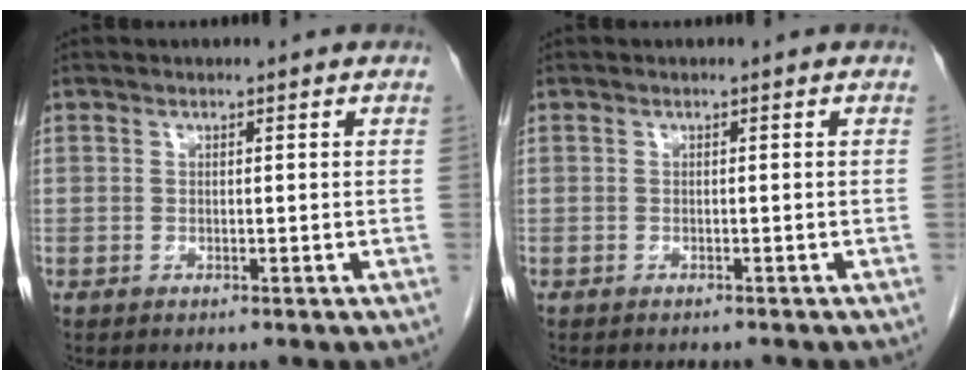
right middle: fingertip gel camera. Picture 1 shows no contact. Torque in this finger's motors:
{"motor_torque": [0.33, -0.35, -0.03, 0.00]}